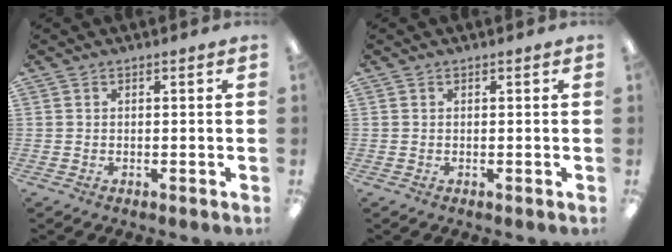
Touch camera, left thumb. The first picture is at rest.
{"total": 0.0}